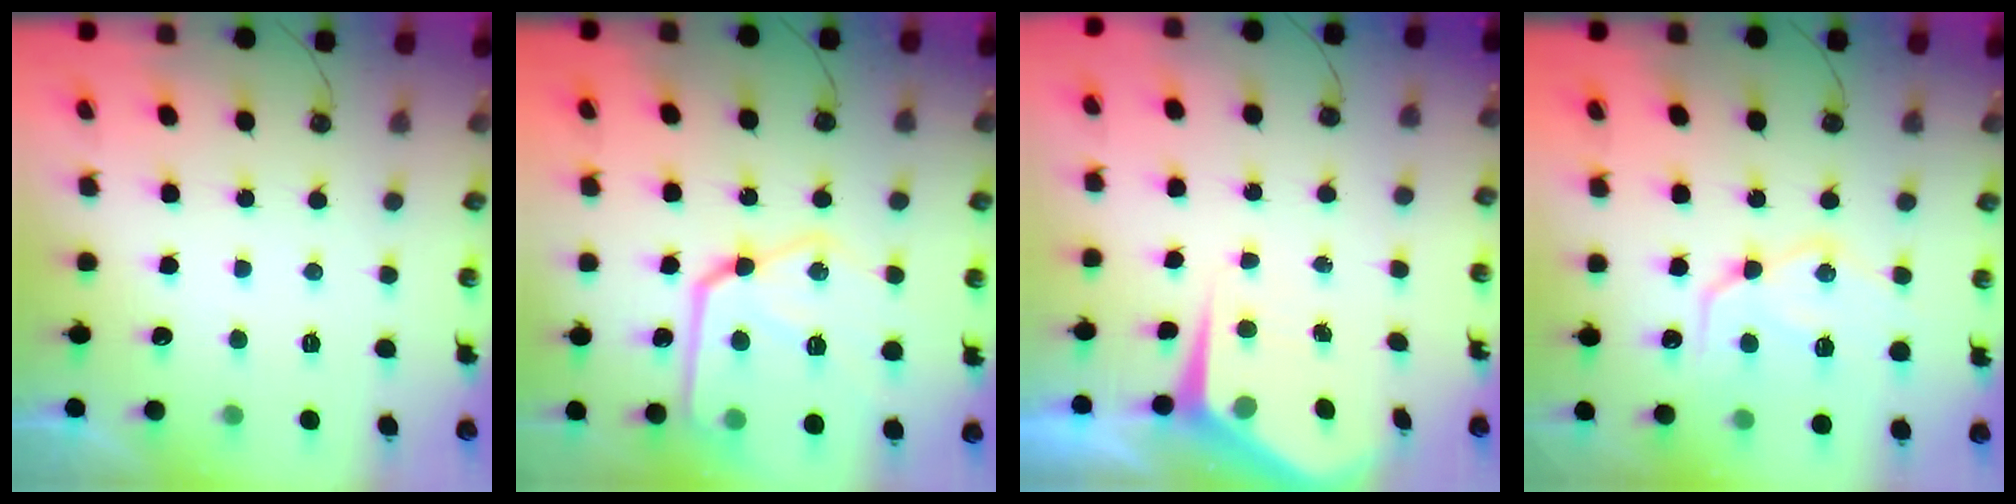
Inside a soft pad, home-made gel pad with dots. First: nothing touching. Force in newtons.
{"total": 23.2, "press": 23.1, "slide": 2.1}
{"total": 5.9, "press": 5.9, "slide": 0.4}
{"total": 16.9, "press": 16.9, "slide": 1.2}